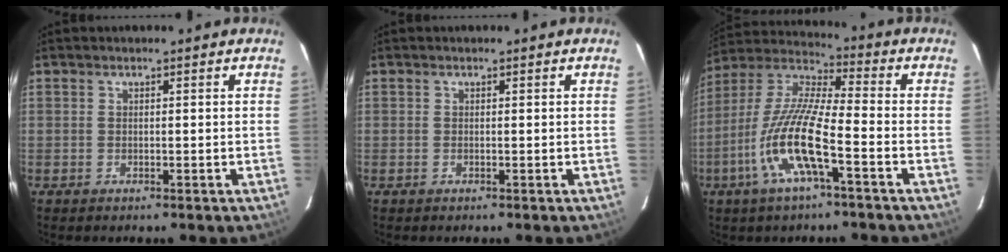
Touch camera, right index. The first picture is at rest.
{"total": 0.0}
{"total": 14.5, "force": [-5.9, 2.4, 13.0], "torque": [-0.265, -0.007, -0.124]}